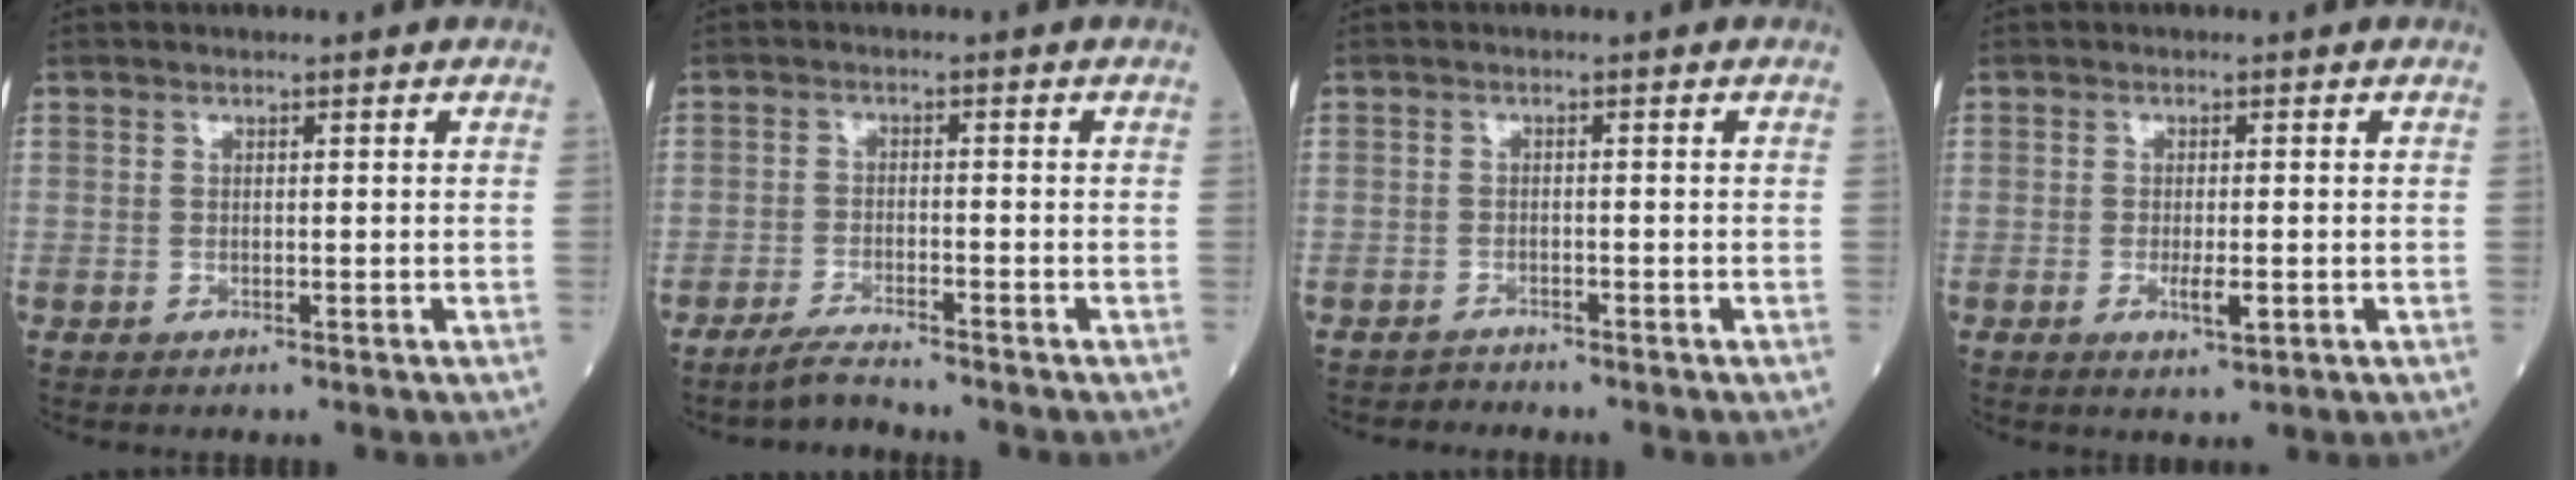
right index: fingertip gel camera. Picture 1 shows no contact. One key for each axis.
{"total": 3.2, "fx": -3.1, "fy": -0.3, "fz": 0.8, "tx": -0.020, "ty": -0.014, "tz": -0.060}
{"total": 1.4, "fx": -1.2, "fy": 0.1, "fz": -0.7, "tx": 0.017, "ty": -0.006, "tz": -0.025}
{"total": 2.8, "fx": -0.8, "fy": 0.6, "fz": 2.6, "tx": -0.049, "ty": -0.004, "tz": -0.010}